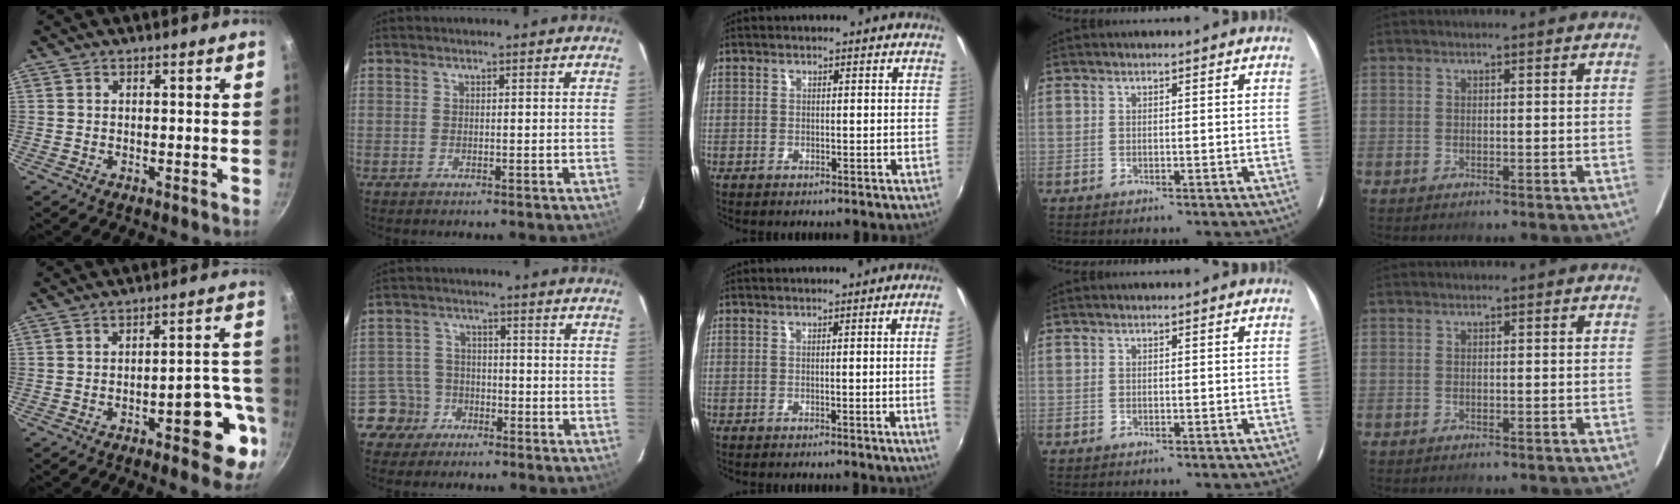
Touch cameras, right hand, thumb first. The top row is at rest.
{"thumb": {"total": 11.4, "force": [-5.0, 4.1, 9.4], "torque": [-0.084, 0.046, -0.060]}, "index": {"total": 5.5, "force": [-3.5, 4.3, -0.2], "torque": [-0.011, 0.025, -0.070]}, "middle": {"total": 3.2, "force": [-0.1, -1.7, 2.7], "torque": [-0.047, -0.011, 0.006]}}